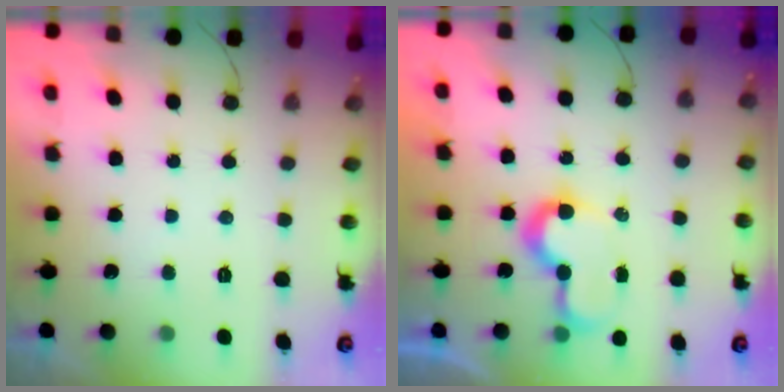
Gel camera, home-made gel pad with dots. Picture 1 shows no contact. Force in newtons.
{"total": 7.6, "press": 7.6, "slide": 0.2}